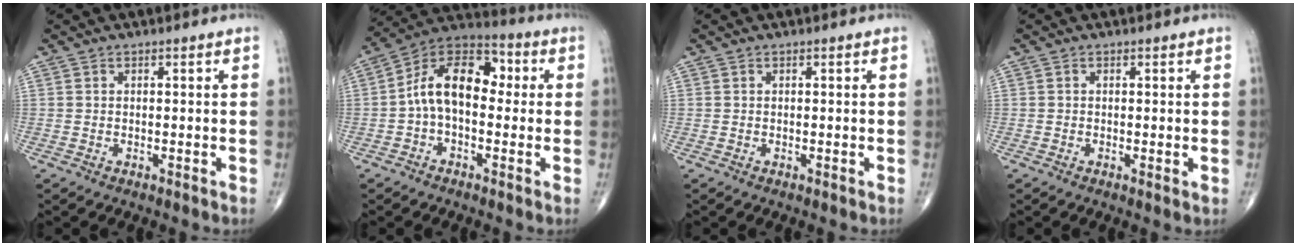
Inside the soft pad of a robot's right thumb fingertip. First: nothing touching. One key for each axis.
{"total": 13.1, "fx": 0.0, "fy": 8.0, "fz": 10.3, "tx": -0.152, "ty": 0.042, "tz": -0.017}
{"total": 0.0}
{"total": 0.8, "fx": 0.0, "fy": 0.2, "fz": 0.8, "tx": -0.015, "ty": -0.004, "tz": -0.002}